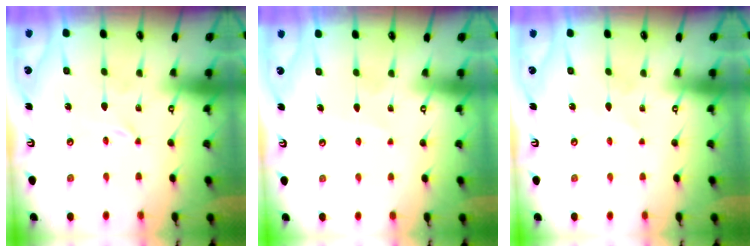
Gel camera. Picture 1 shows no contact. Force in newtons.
{"total": 3.5, "press": 3.4, "slide": 0.4}
{"total": 0.8, "press": 0.8, "slide": 0.1}